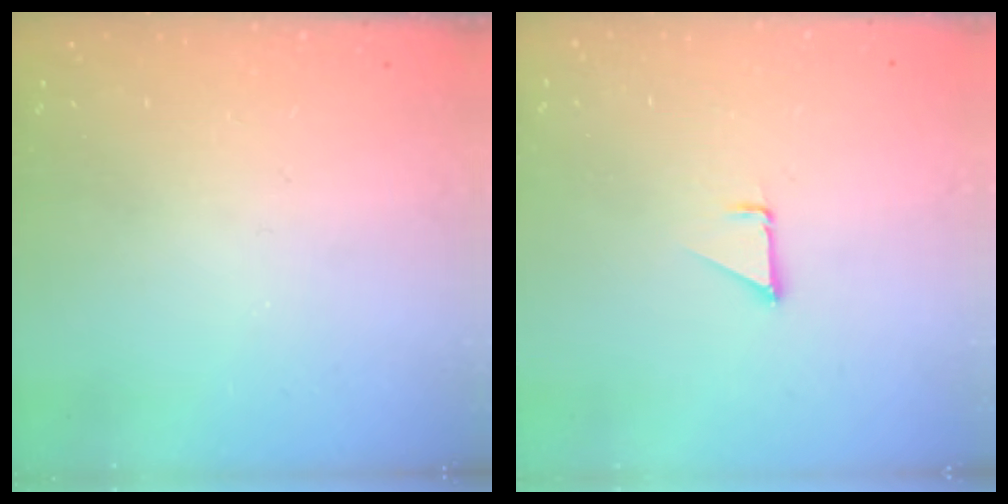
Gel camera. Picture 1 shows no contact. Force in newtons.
{"total": 1.3, "press": 1.3, "slide": 0.1}